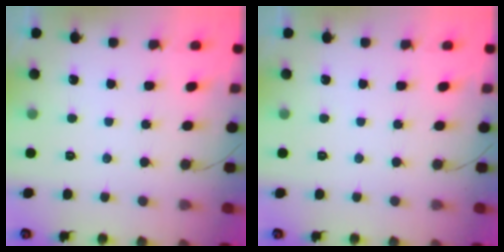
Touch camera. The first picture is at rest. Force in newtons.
{"total": 0.0}